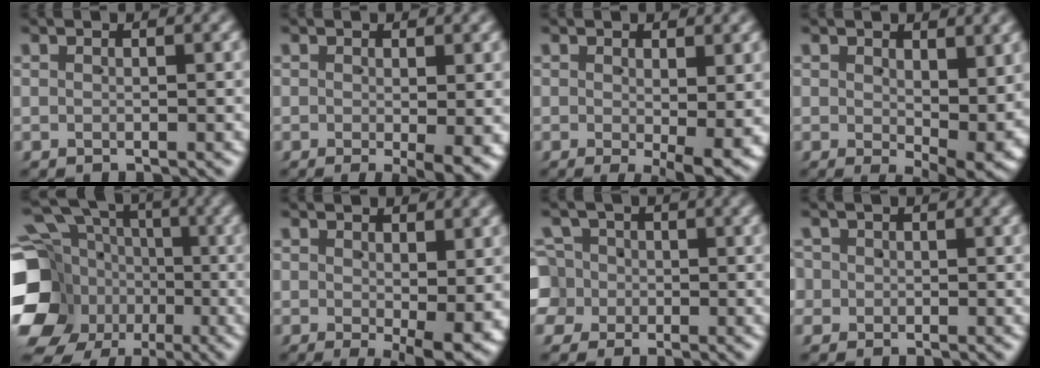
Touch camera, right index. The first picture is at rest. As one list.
[{"total": 2.5, "force": [-0.6, 0.2, 2.4], "torque": [-0.031, -0.008, -0.008]}, {"total": 3.7, "force": [-0.7, 0.7, 3.6], "torque": [-0.045, -0.013, -0.006]}, {"total": 4.7, "force": [0.3, 1.8, 4.3], "torque": [-0.049, -0.021, 0.014]}, {"total": 15.0, "force": [-1.5, 13.0, 7.3], "torque": [-0.125, -0.035, -0.035]}, {"total": 4.2, "force": [-0.9, 0.9, 4.0], "torque": [-0.051, -0.016, -0.007]}, {"total": 6.5, "force": [-0.8, 6.2, 2.0], "torque": [-0.057, -0.021, -0.014]}, {"total": 2.0, "force": [-0.3, 2.0, 0.3], "torque": [-0.007, -0.002, -0.005]}]